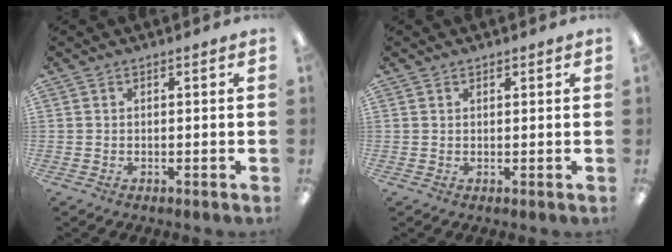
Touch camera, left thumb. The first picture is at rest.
{"total": 1.2, "force": [1.0, 0.7, 0.2], "torque": [-0.004, 0.001, 0.018]}